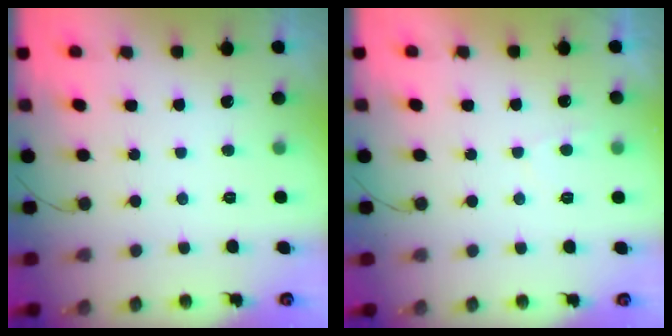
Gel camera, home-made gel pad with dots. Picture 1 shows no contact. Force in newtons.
{"total": 2.4, "press": 2.3, "slide": 0.6}